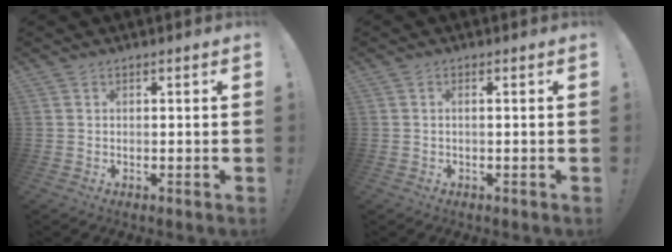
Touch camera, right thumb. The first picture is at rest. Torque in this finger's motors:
{"motor_torque": [0.03, 0.06, -0.09, -0.02, 0.05]}